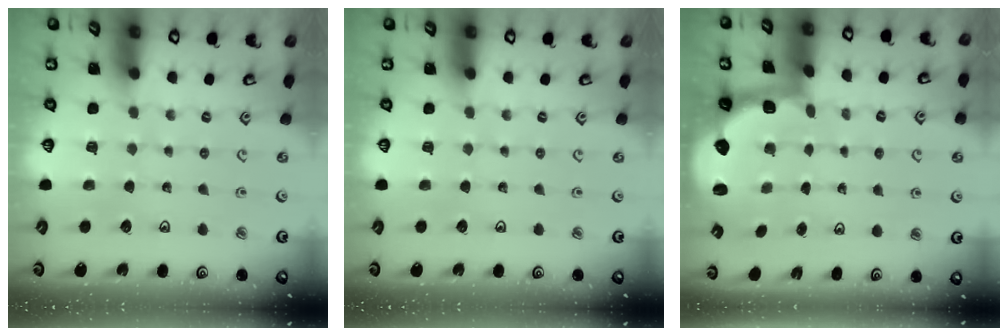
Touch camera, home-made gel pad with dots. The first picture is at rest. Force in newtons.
{"total": 0.0}
{"total": 2.5, "press": 1.9, "slide": 1.7}